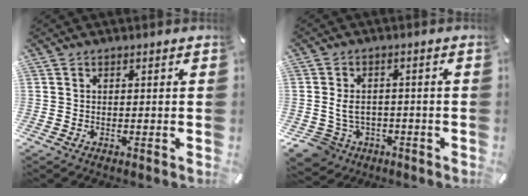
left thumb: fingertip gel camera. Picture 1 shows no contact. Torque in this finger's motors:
{"motor_torque": [-0.02, 0.30, 0.23, 0.12, 0.11]}